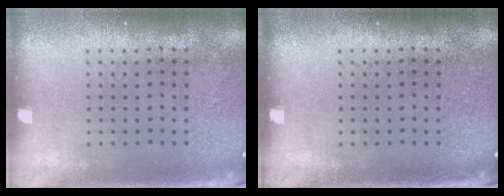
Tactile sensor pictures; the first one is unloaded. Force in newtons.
{"total": 0.0}